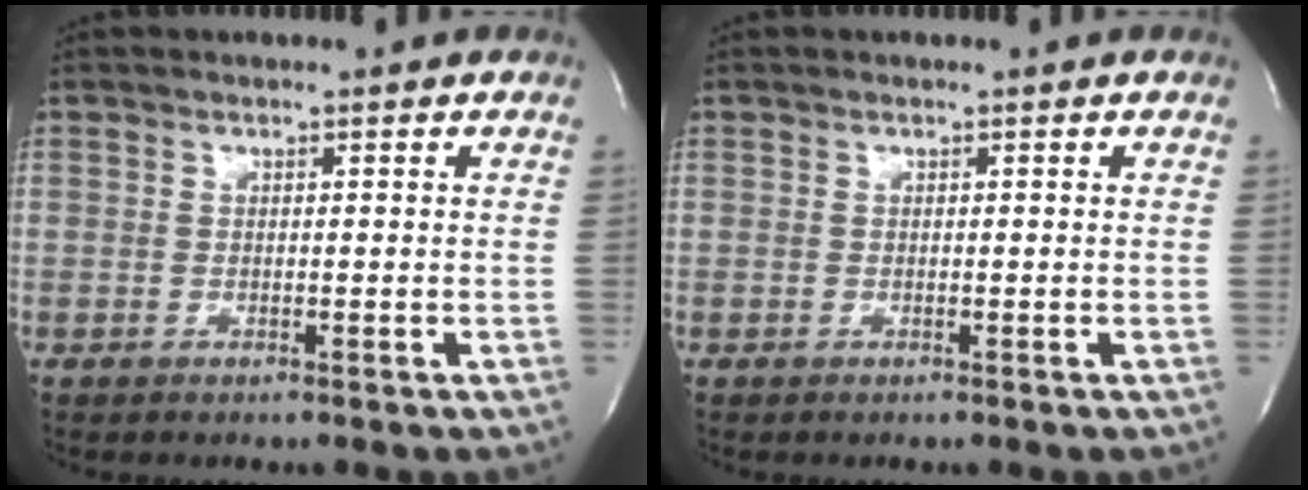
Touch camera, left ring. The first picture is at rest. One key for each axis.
{"total": 0.0}